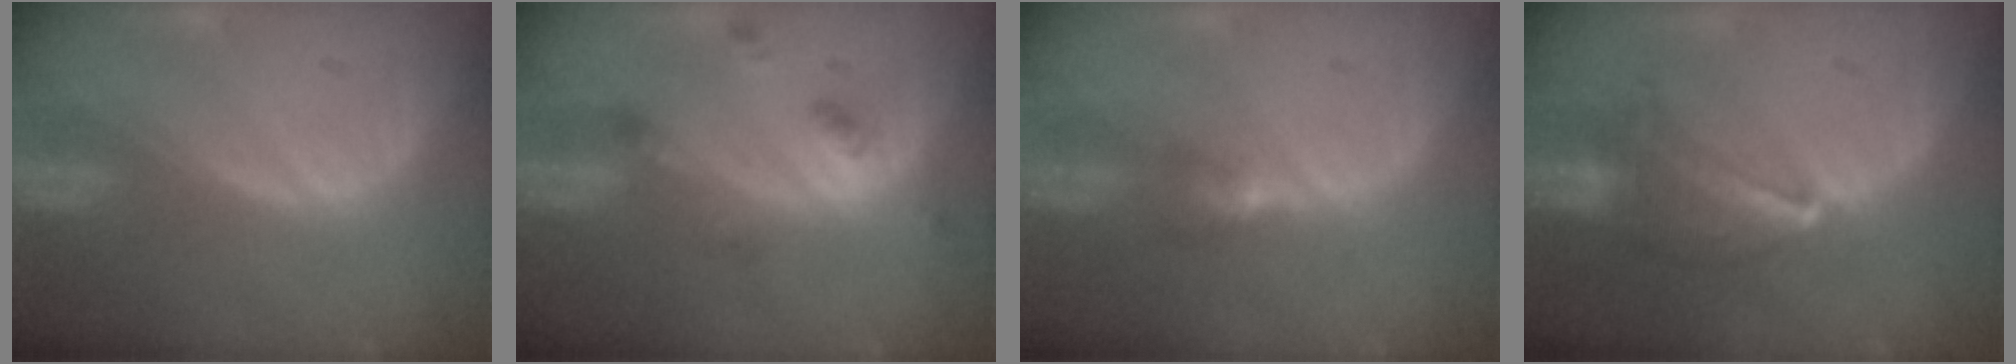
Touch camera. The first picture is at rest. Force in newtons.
{"total": 4.9, "press": 4.4, "slide": 2.3}
{"total": 2.8, "press": 2.7, "slide": 0.9}
{"total": 7.1, "press": 6.3, "slide": 3.1}